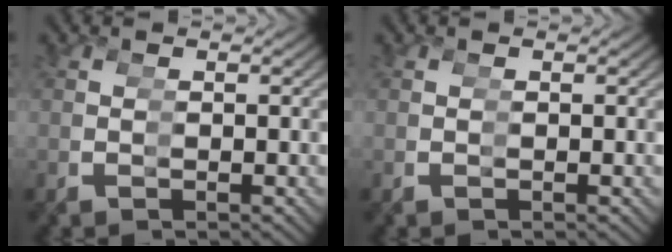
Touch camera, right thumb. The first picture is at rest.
{"total": 0.0}